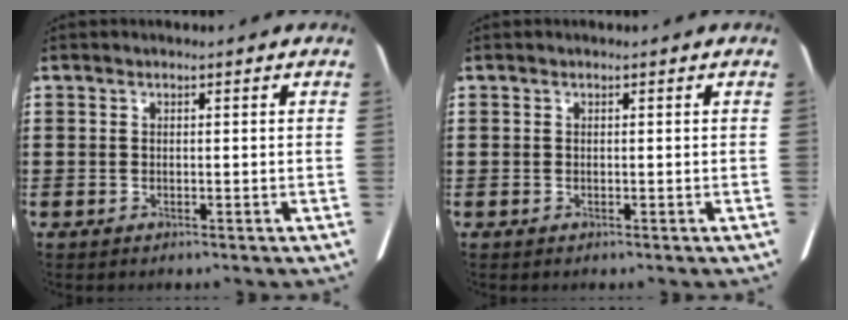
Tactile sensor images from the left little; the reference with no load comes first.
{"total": 0.0}